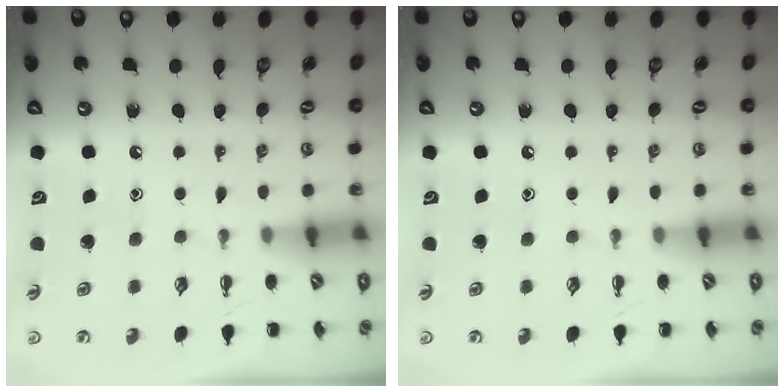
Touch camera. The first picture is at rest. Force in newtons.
{"total": 0.0}